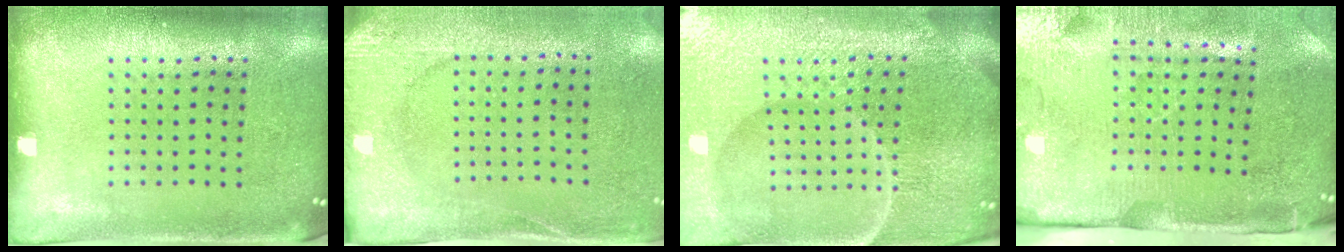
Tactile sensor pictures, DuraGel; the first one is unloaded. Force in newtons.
{"total": 2.7, "press": 2.3, "slide": 1.3}
{"total": 6.4, "press": 5.7, "slide": 2.9}
{"total": 4.5, "press": 3.7, "slide": 2.7}